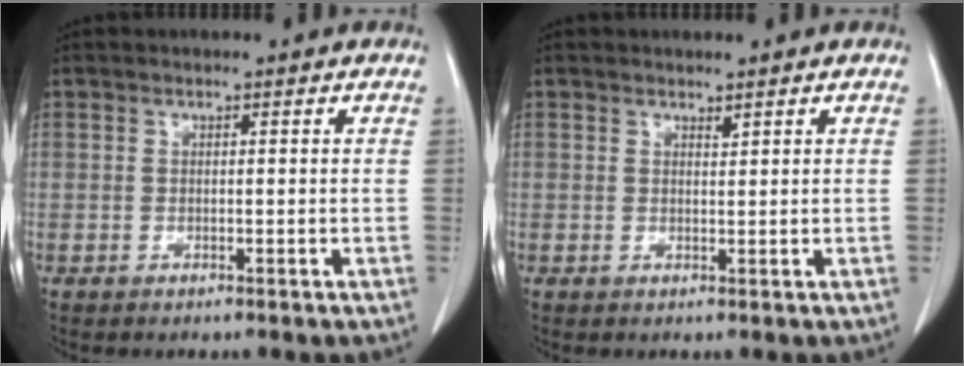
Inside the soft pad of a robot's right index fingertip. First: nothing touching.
{"total": 0.6, "force": [0.6, 0.0, 0.2], "torque": [-0.008, -0.007, 0.010]}